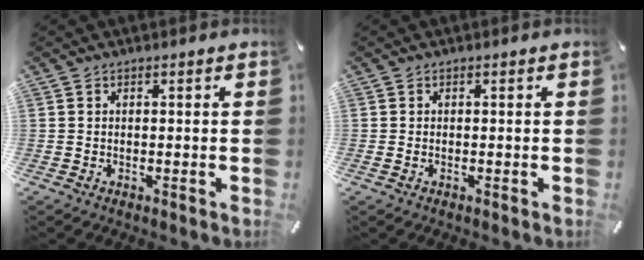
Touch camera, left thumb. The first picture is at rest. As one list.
[{"total": 0.6, "force": [-0.2, 0.3, 0.4], "torque": [-0.008, 0.001, -0.004]}]